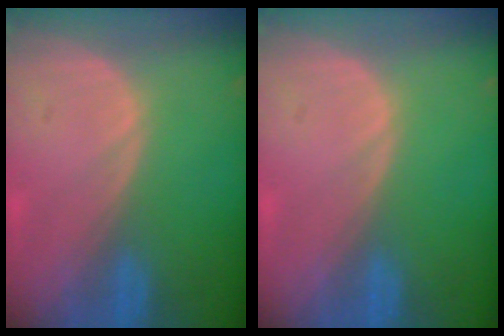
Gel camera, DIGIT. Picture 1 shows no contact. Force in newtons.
{"total": 0.0}